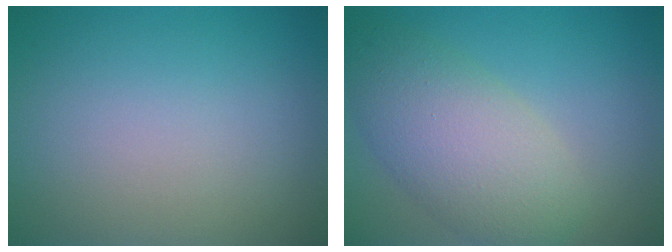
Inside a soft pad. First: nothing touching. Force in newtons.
{"total": 6.5, "press": 6.5, "slide": 0.4}